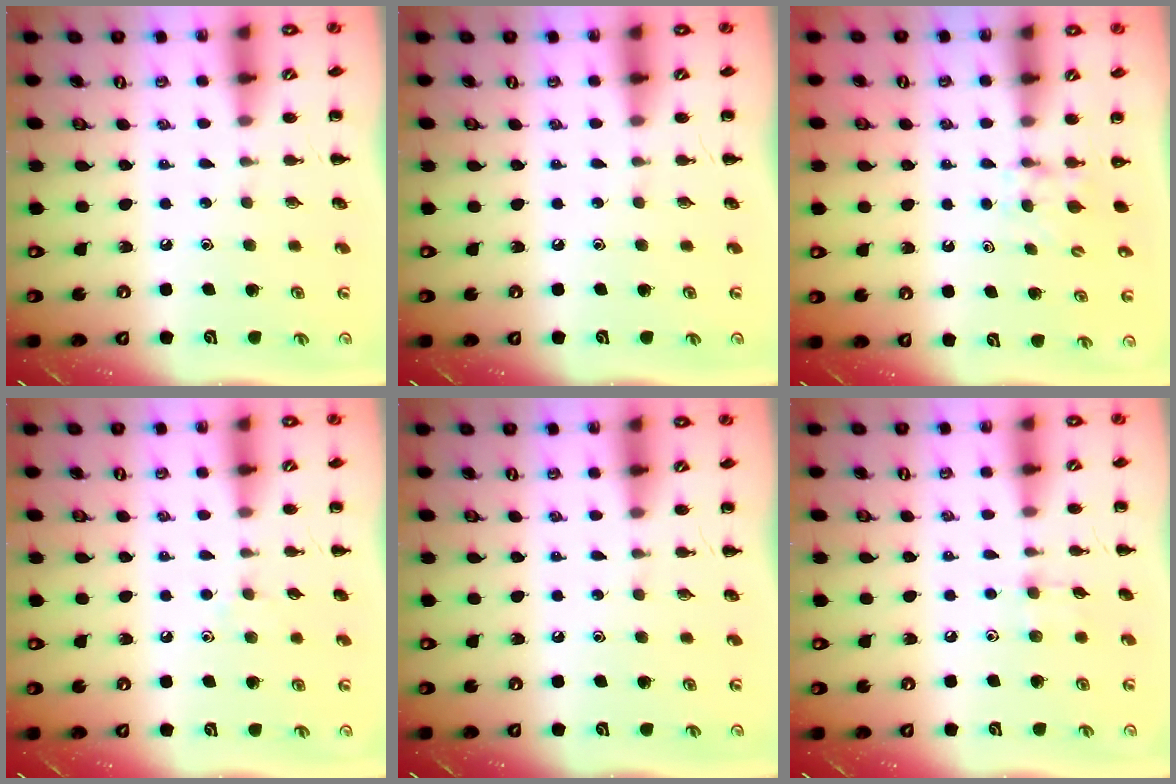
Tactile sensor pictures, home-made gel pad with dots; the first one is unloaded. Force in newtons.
{"total": 0.0}
{"total": 3.3, "press": 3.0, "slide": 1.3}
{"total": 3.7, "press": 3.4, "slide": 1.4}
{"total": 0.0}
{"total": 3.6, "press": 3.4, "slide": 1.3}